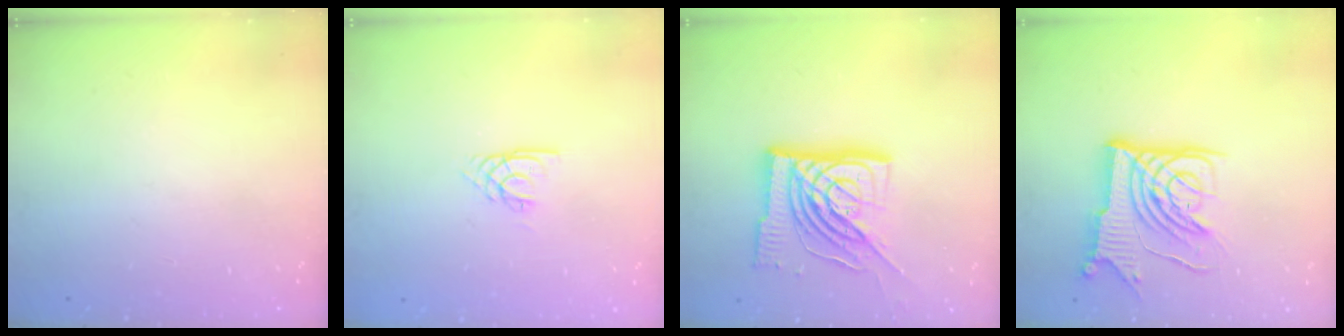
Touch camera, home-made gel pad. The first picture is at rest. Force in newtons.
{"total": 2.1, "press": 2.1, "slide": 0.2}
{"total": 18.2, "press": 18.1, "slide": 1.9}
{"total": 13.6, "press": 13.5, "slide": 1.8}